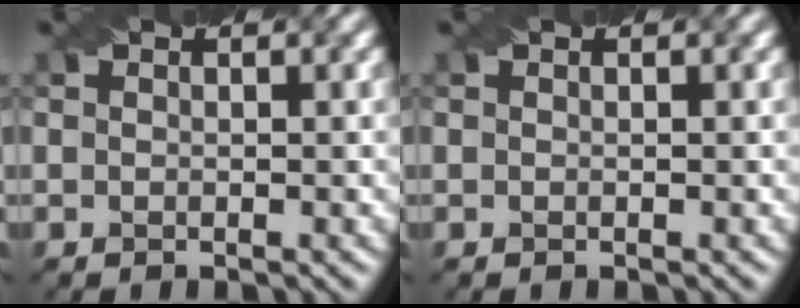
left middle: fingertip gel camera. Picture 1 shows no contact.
{"total": 0.0}